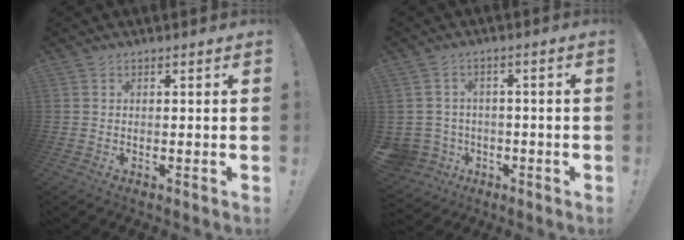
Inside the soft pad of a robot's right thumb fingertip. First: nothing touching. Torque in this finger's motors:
{"motor_torque": [-0.02, 0.08, -0.01, -0.13, 0.10]}